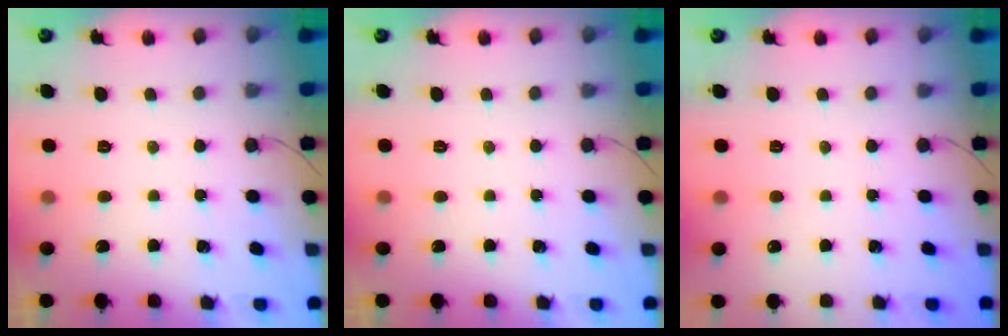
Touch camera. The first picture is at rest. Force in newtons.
{"total": 0.0}
{"total": 0.0}